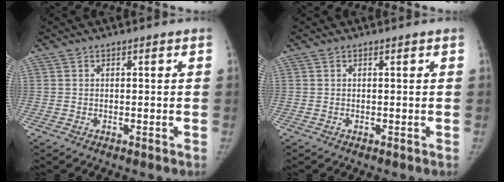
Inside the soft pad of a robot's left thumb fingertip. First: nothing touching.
{"total": 0.0}